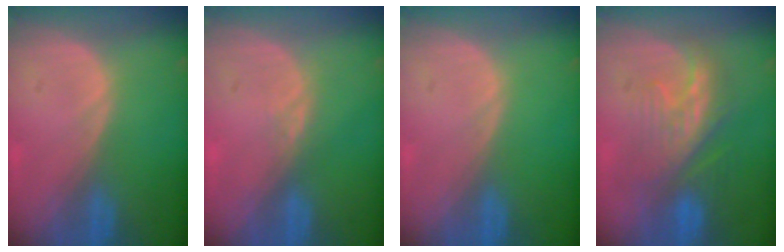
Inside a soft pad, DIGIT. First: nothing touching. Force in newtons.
{"total": 1.1, "press": 1.0, "slide": 0.5}
{"total": 0.0}
{"total": 8.0, "press": 7.9, "slide": 1.5}